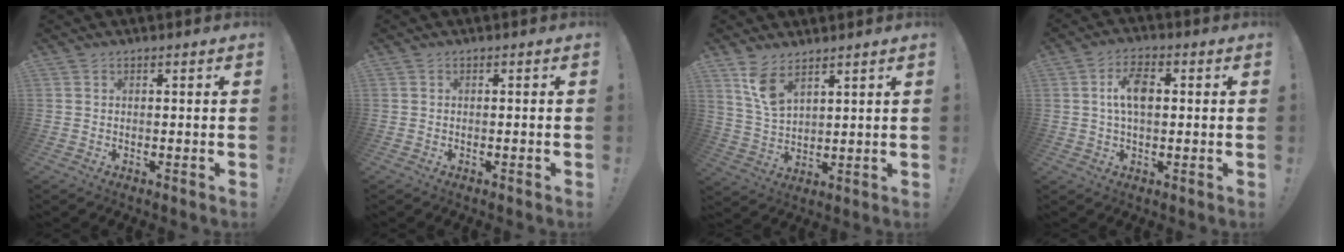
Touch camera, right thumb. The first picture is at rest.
{"total": 0.7, "force": [-0.4, -0.5, 0.3], "torque": [-0.005, -0.003, -0.007]}
{"total": 8.0, "force": [5.6, 3.2, 4.7], "torque": [-0.084, -0.029, 0.105]}
{"total": 7.7, "force": [1.1, 4.0, 6.5], "torque": [-0.106, 0.004, 0.015]}